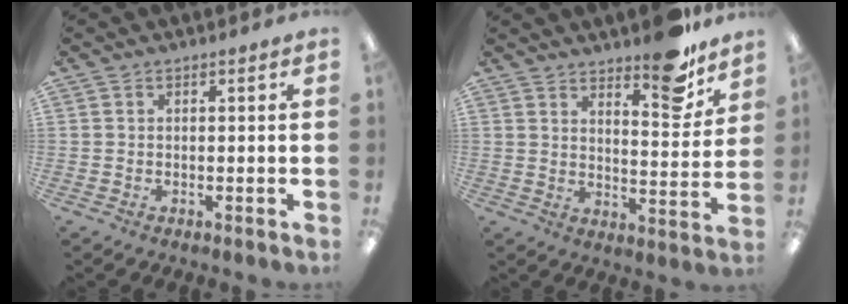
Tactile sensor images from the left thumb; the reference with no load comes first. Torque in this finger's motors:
{"motor_torque": [1.61, 0.84, 0.81, -0.93, 0.05]}